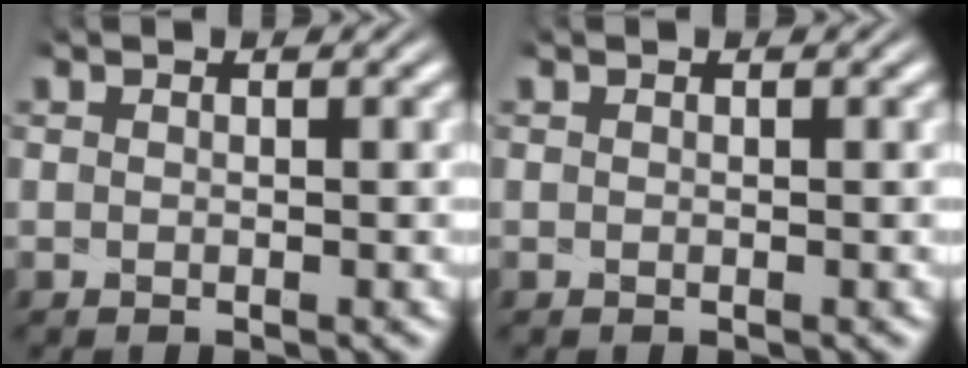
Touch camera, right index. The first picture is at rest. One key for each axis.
{"total": 0.0}